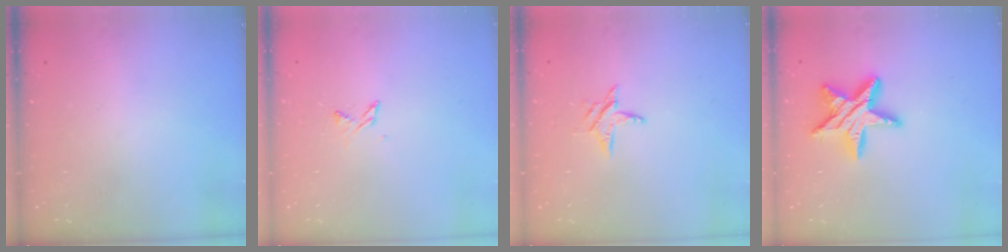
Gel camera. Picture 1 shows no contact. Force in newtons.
{"total": 2.7, "press": 2.7, "slide": 0.4}
{"total": 6.1, "press": 6.1, "slide": 0.5}
{"total": 14.4, "press": 14.4, "slide": 0.9}